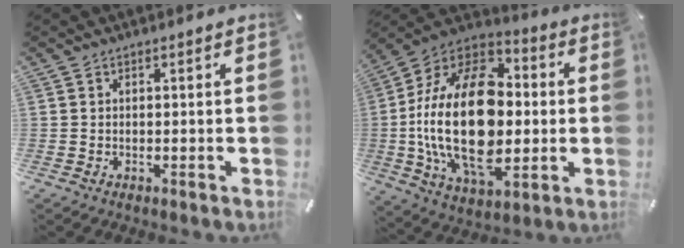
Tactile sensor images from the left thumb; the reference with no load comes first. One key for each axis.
{"total": 30.1, "fx": -1.4, "fy": 18.6, "fz": 23.5, "tx": -0.478, "ty": 0.002, "tz": -0.020}